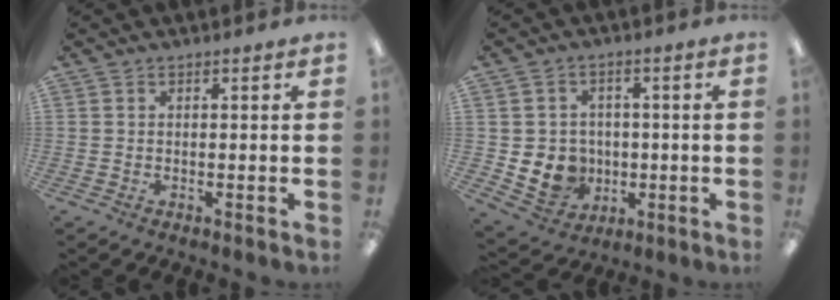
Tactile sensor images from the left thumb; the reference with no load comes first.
{"total": 8.2, "force": [-1.0, 7.8, 2.4], "torque": [-0.069, 0.012, -0.006]}